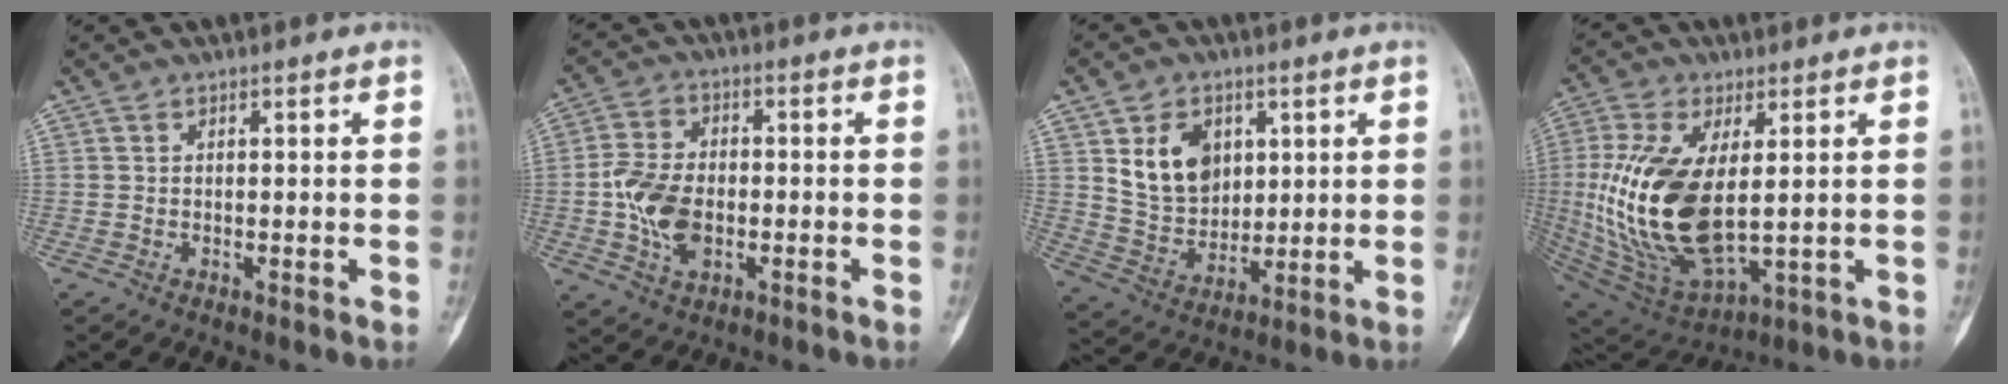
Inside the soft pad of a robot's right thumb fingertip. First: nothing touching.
{"total": 9.7, "force": [-1.9, 6.1, 7.4], "torque": [-0.138, 0.012, -0.035]}
{"total": 11.6, "force": [4.0, 8.5, 6.7], "torque": [-0.086, -0.024, 0.085]}
{"total": 21.7, "force": [1.0, 10.7, 18.8], "torque": [-0.395, -0.020, 0.040]}